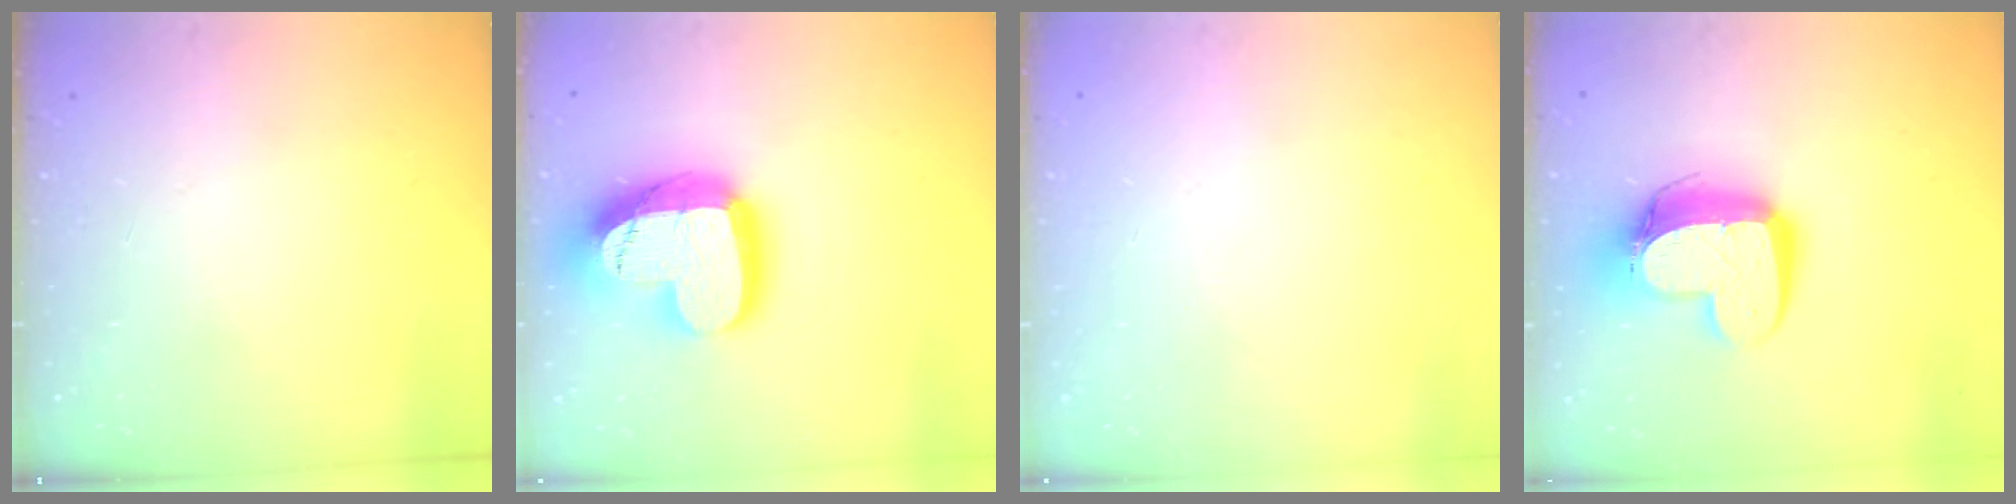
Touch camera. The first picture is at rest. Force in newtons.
{"total": 24.2, "press": 24.1, "slide": 1.8}
{"total": 0.0}
{"total": 14.2, "press": 14.2, "slide": 1.4}